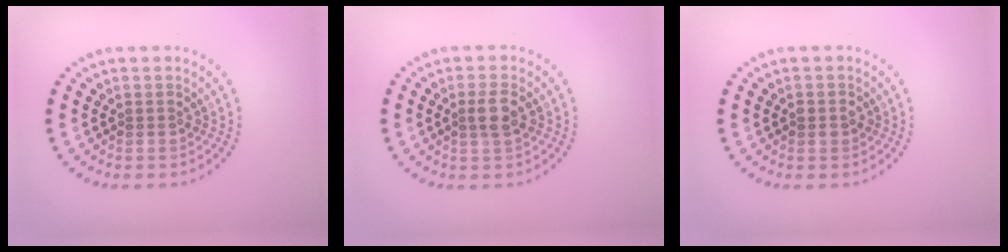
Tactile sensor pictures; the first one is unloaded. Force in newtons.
{"total": 2.0, "press": 1.8, "slide": 0.8}
{"total": 1.3, "press": 1.3, "slide": 0.1}